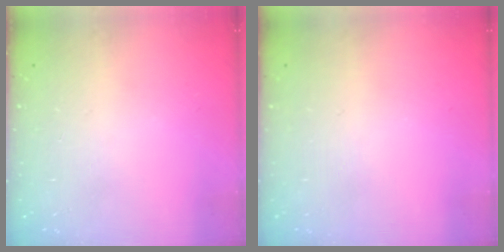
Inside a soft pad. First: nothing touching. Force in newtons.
{"total": 0.0}